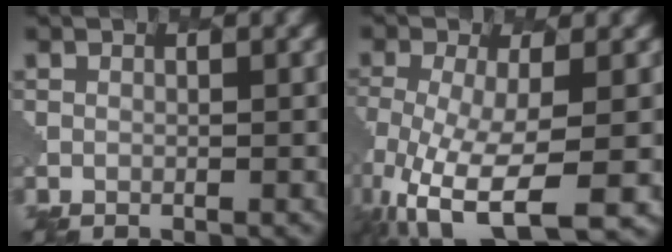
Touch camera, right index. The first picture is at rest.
{"total": 10.4, "force": [-4.4, 3.9, 8.5], "torque": [-0.169, -0.026, -0.072]}